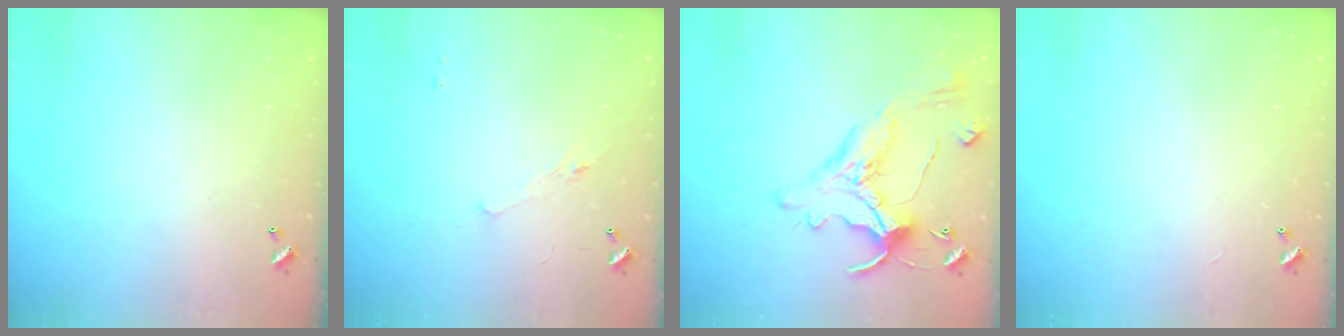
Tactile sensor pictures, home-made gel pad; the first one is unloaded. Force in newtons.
{"total": 1.3, "press": 1.2, "slide": 0.6}
{"total": 2.5, "press": 2.2, "slide": 1.2}
{"total": 2.8, "press": 2.8, "slide": 0.3}